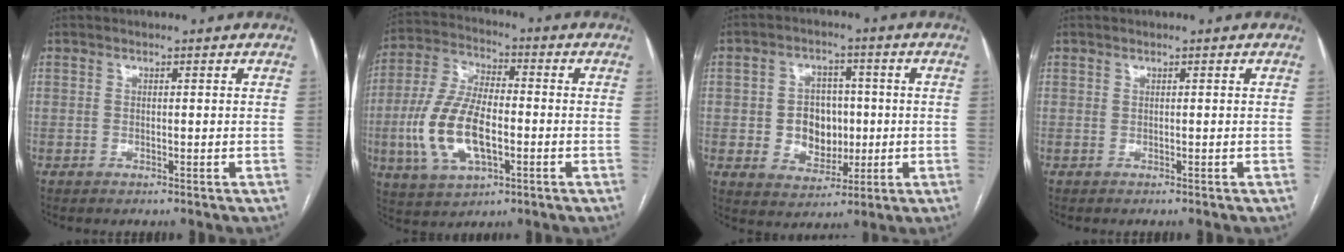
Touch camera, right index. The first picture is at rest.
{"total": 13.8, "force": [-3.1, 6.0, 12.0], "torque": [-0.265, 0.005, -0.056]}
{"total": 8.4, "force": [-0.3, 6.7, 5.1], "torque": [-0.087, 0.014, 0.007]}
{"total": 0.0}